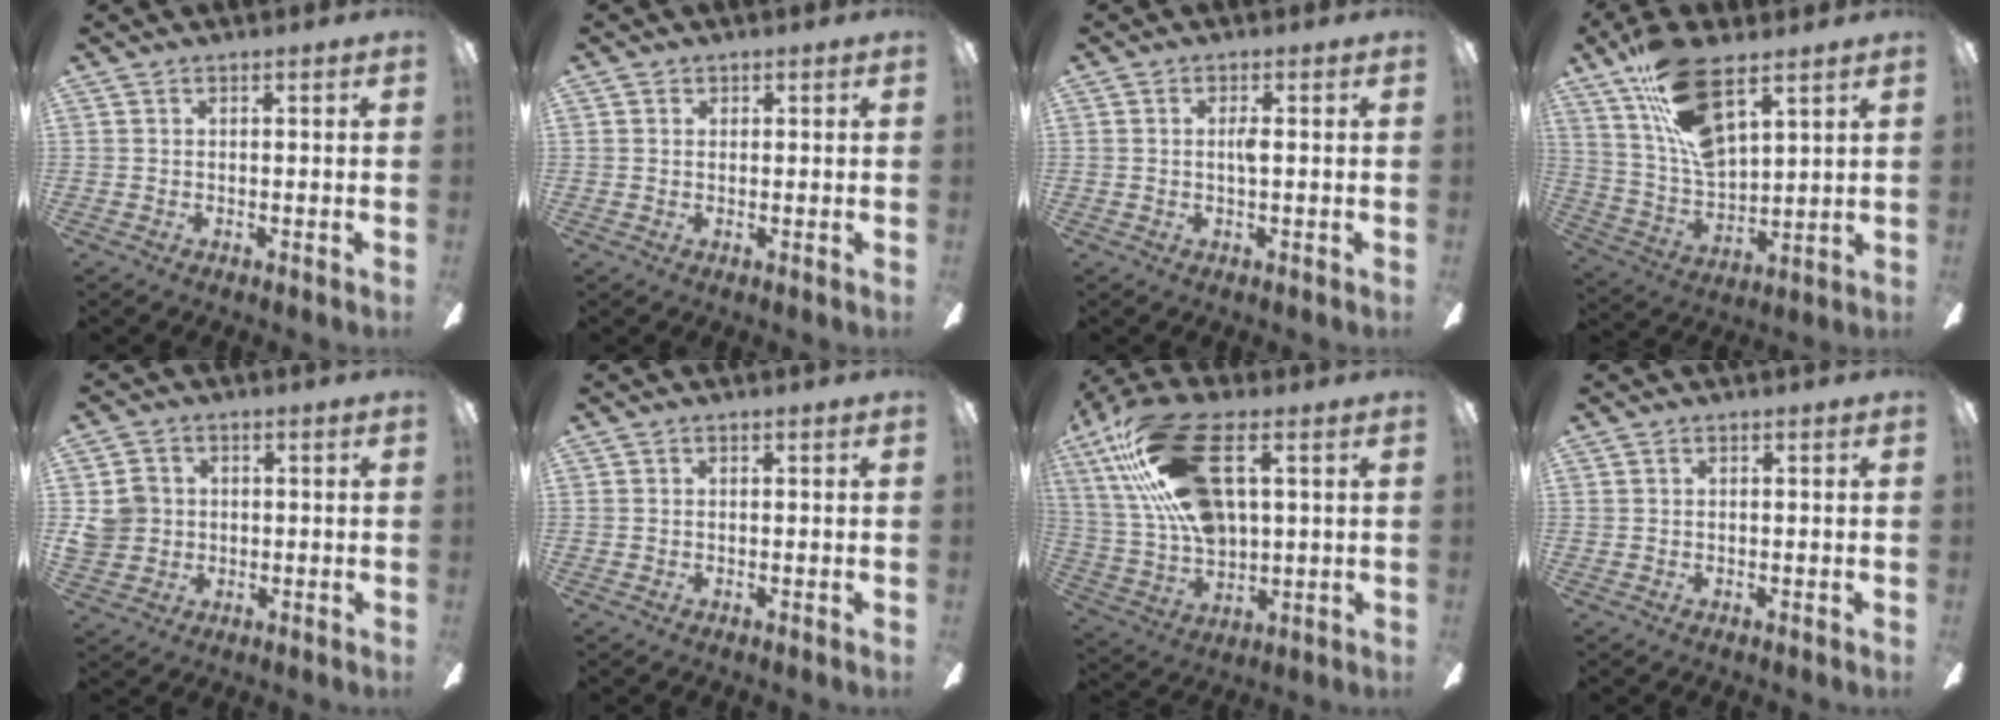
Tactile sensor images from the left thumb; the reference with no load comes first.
{"total": 0.9, "force": [0.4, 0.7, 0.2], "torque": [0.003, 0.000, 0.006]}
{"total": 1.8, "force": [0.2, 0.3, 1.8], "torque": [-0.036, 0.001, 0.001]}
{"total": 17.1, "force": [10.5, 6.9, 11.6], "torque": [-0.239, -0.043, 0.187]}
{"total": 6.5, "force": [0.2, 6.2, 2.1], "torque": [-0.056, 0.016, 0.008]}
{"total": 0.0}
{"total": 23.4, "force": [9.0, 11.2, 18.5], "torque": [-0.384, -0.014, 0.153]}
{"total": 0.0}